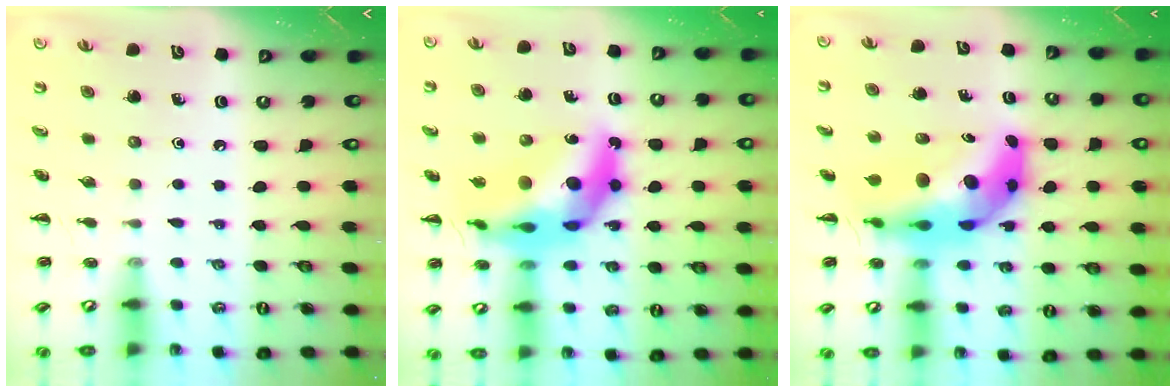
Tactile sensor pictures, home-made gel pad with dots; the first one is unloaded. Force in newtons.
{"total": 18.4, "press": 17.7, "slide": 5.1}
{"total": 13.6, "press": 12.9, "slide": 4.1}